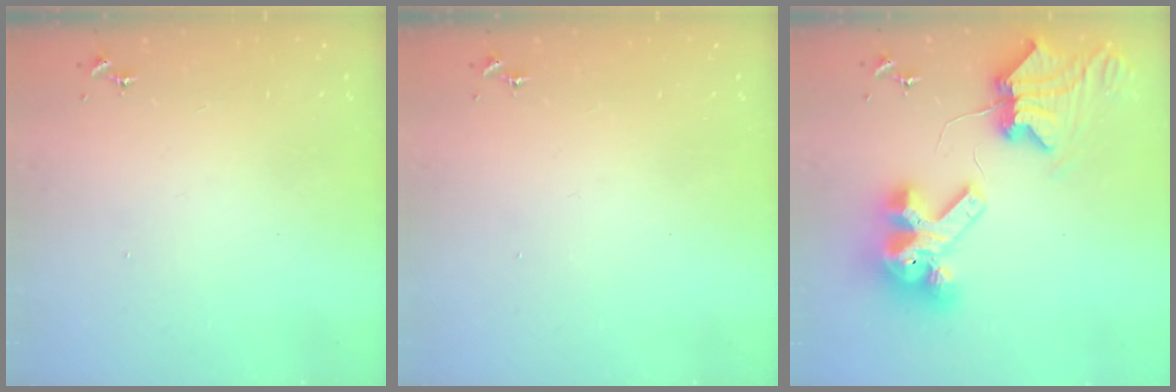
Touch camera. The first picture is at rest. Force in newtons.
{"total": 0.0}
{"total": 14.4, "press": 14.3, "slide": 1.9}